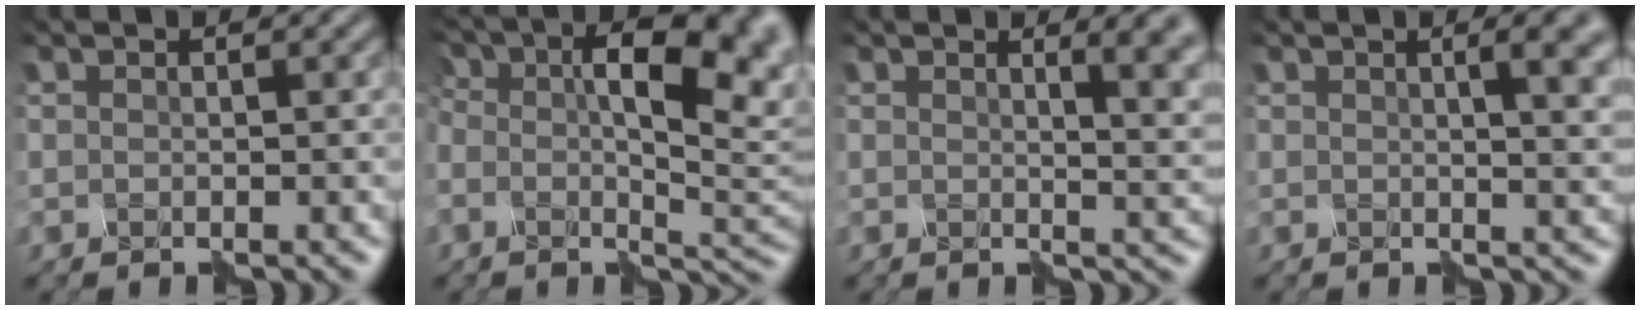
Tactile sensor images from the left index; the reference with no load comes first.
{"total": 10.4, "force": [1.7, 4.9, 9.0], "torque": [-0.121, 0.011, 0.025]}
{"total": 5.4, "force": [1.8, 2.3, 4.5], "torque": [-0.009, 0.028, 0.016]}
{"total": 5.7, "force": [1.9, 2.4, 4.9], "torque": [-0.022, 0.038, 0.004]}